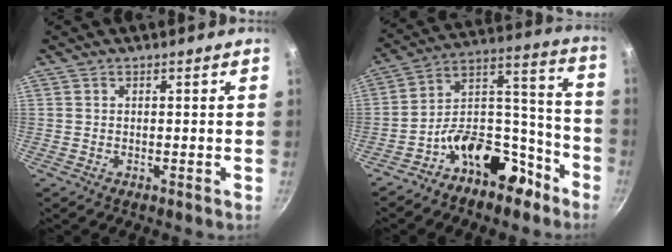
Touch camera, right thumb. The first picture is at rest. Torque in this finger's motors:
{"motor_torque": [1.87, 0.28, 1.46, -0.84, 0.08]}